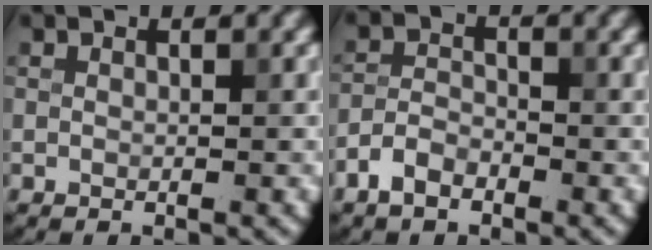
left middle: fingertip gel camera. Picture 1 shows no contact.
{"total": 2.6, "force": [-1.7, 1.3, 1.4], "torque": [-0.027, 0.005, -0.041]}